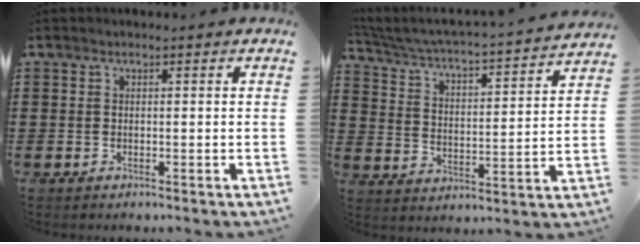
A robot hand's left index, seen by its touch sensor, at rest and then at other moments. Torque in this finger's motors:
{"motor_torque": [2.14, 0.00, -0.18, 0.03]}